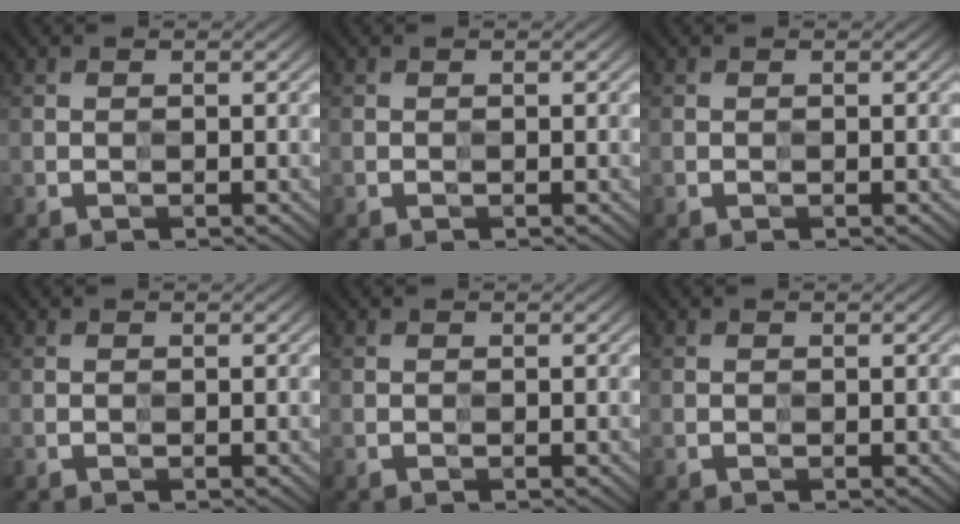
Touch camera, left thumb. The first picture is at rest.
{"total": 0.0}
{"total": 0.0}
{"total": 0.0}
{"total": 0.0}
{"total": 0.0}